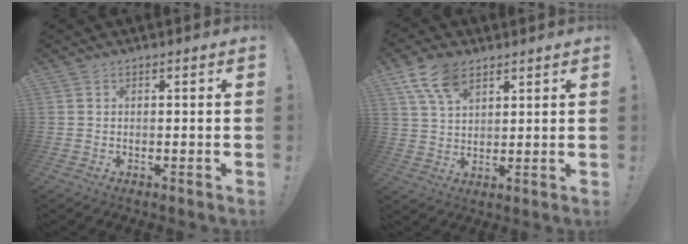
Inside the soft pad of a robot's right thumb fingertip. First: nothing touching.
{"total": 9.7, "force": [5.7, 5.2, 5.9], "torque": [-0.105, -0.014, 0.110]}